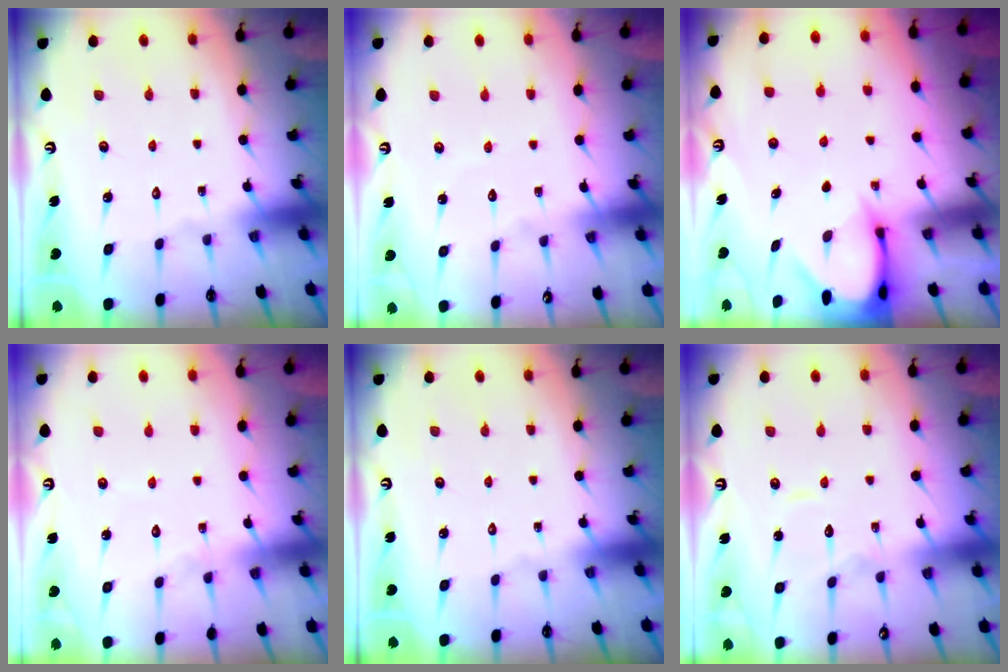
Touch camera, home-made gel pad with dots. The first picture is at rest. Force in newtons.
{"total": 2.9, "press": 2.9, "slide": 0.2}
{"total": 3.4, "press": 3.4, "slide": 0.3}
{"total": 4.5, "press": 4.4, "slide": 0.3}
{"total": 0.0}
{"total": 8.4, "press": 8.4, "slide": 0.5}